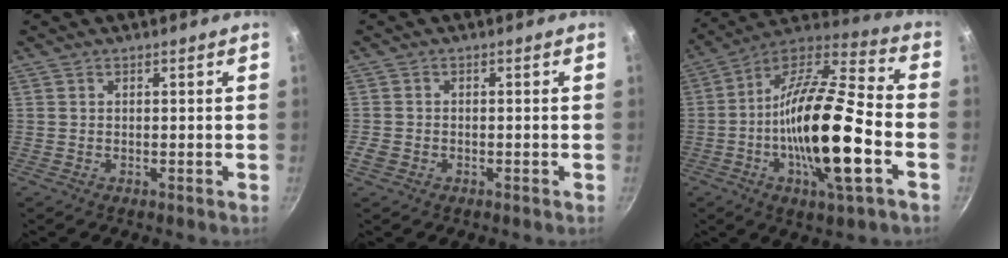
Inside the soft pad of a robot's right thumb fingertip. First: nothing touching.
{"total": 2.3, "force": [-1.0, 1.7, 1.1], "torque": [-0.025, 0.005, -0.018]}
{"total": 23.4, "force": [-5.6, 6.5, 21.8], "torque": [-0.380, 0.025, -0.117]}